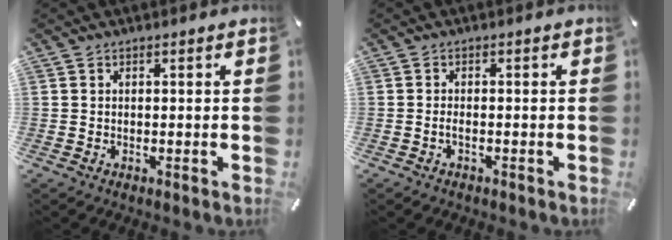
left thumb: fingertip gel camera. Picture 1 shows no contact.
{"total": 1.4, "force": [-0.8, 0.5, 1.1], "torque": [-0.021, 0.003, -0.015]}